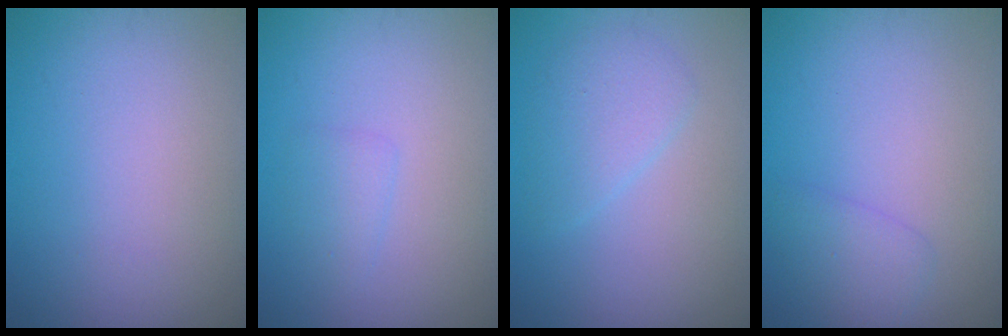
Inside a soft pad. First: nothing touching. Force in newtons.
{"total": 1.2, "press": 1.2, "slide": 0.1}
{"total": 2.3, "press": 2.3, "slide": 0.2}
{"total": 1.8, "press": 1.8, "slide": 0.0}